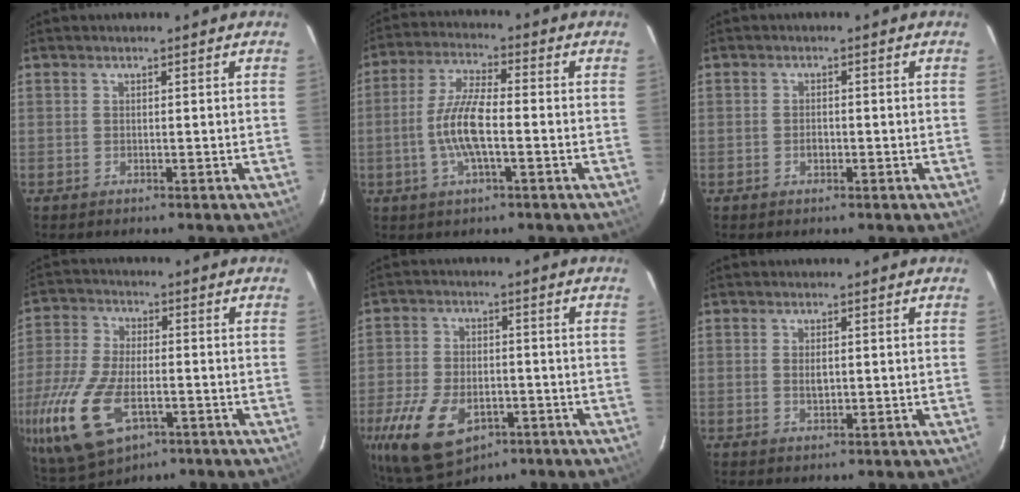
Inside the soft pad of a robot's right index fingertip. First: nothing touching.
{"total": 9.1, "force": [-2.0, 2.3, 8.6], "torque": [-0.177, 0.004, -0.042]}
{"total": 1.4, "force": [-0.4, 1.0, 0.8], "torque": [-0.014, 0.004, -0.007]}
{"total": 19.3, "force": [-7.7, 9.9, 14.7], "torque": [-0.346, -0.037, -0.136]}
{"total": 16.1, "force": [-7.7, 9.5, 10.5], "torque": [-0.246, -0.030, -0.122]}
{"total": 2.2, "force": [0.1, 1.3, 1.9], "torque": [-0.031, 0.001, 0.004]}